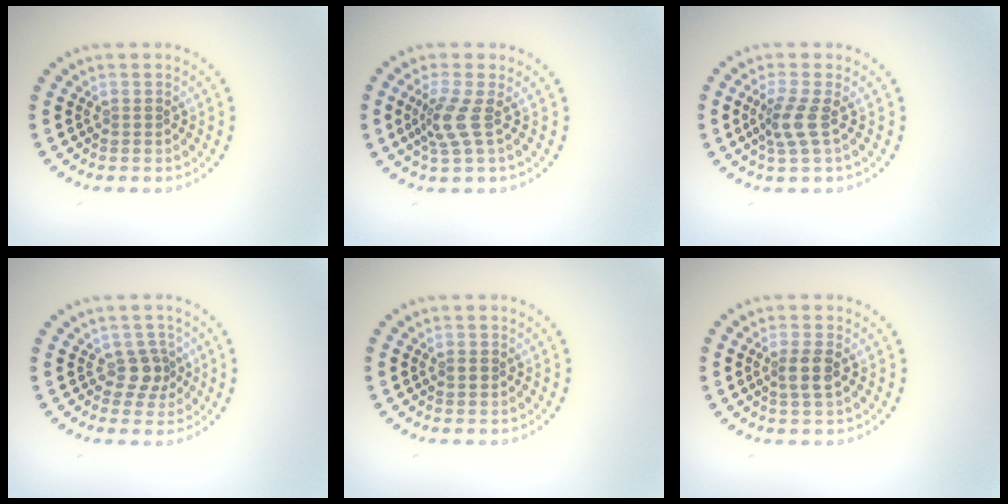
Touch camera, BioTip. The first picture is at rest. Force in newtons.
{"total": 2.5, "press": 1.9, "slide": 1.7}
{"total": 2.4, "press": 1.8, "slide": 1.6}
{"total": 2.1, "press": 1.6, "slide": 1.3}
{"total": 0.7, "press": 0.7, "slide": 0.0}
{"total": 2.0, "press": 1.7, "slide": 0.9}